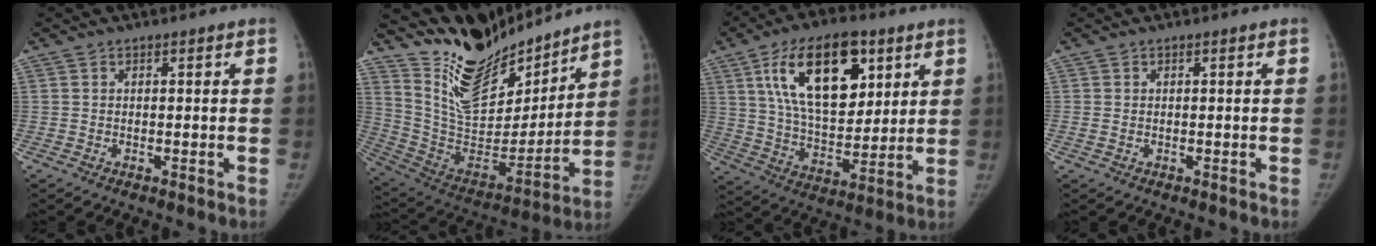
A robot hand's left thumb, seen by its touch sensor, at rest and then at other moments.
{"total": 21.4, "force": [18.3, 7.8, 7.9], "torque": [-0.084, -0.113, 0.324]}
{"total": 20.5, "force": [8.7, 10.6, 15.2], "torque": [-0.209, -0.034, 0.151]}
{"total": 0.8, "force": [-0.1, 0.5, 0.5], "torque": [-0.012, 0.007, 0.001]}